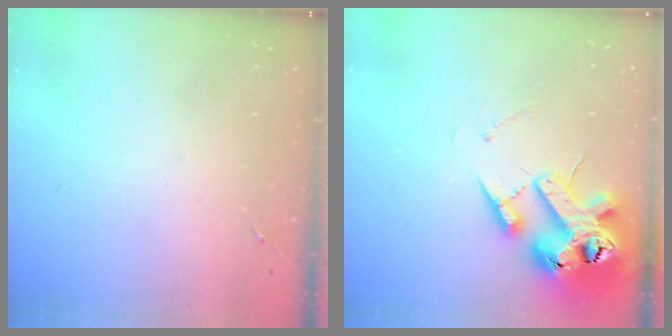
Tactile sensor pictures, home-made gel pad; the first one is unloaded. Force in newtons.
{"total": 18.8, "press": 18.6, "slide": 2.9}